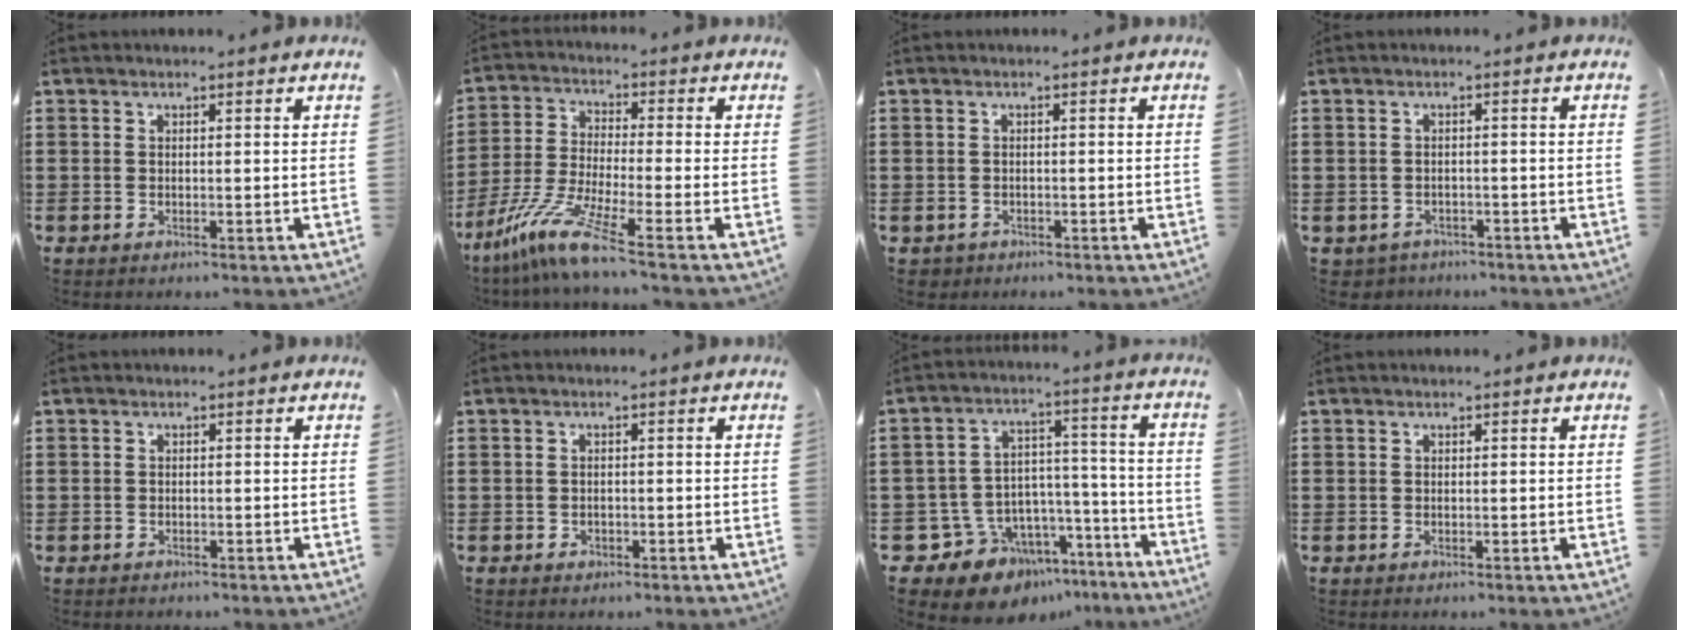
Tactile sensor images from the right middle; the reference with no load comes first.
{"total": 9.1, "force": [-6.4, 0.0, 6.5], "torque": [-0.151, -0.019, -0.132]}
{"total": 0.6, "force": [-0.5, 0.3, -0.1], "torque": [-0.002, 0.002, -0.012]}
{"total": 1.3, "force": [-1.2, 0.4, -0.3], "torque": [-0.002, 0.002, -0.029]}
{"total": 0.5, "force": [-0.4, 0.3, -0.1], "torque": [0.002, 0.004, -0.010]}
{"total": 0.6, "force": [-0.3, 0.5, 0.3], "torque": [-0.007, 0.000, -0.007]}
{"total": 10.0, "force": [-8.0, 5.9, 1.4], "torque": [-0.038, 0.028, -0.142]}
{"total": 0.0}